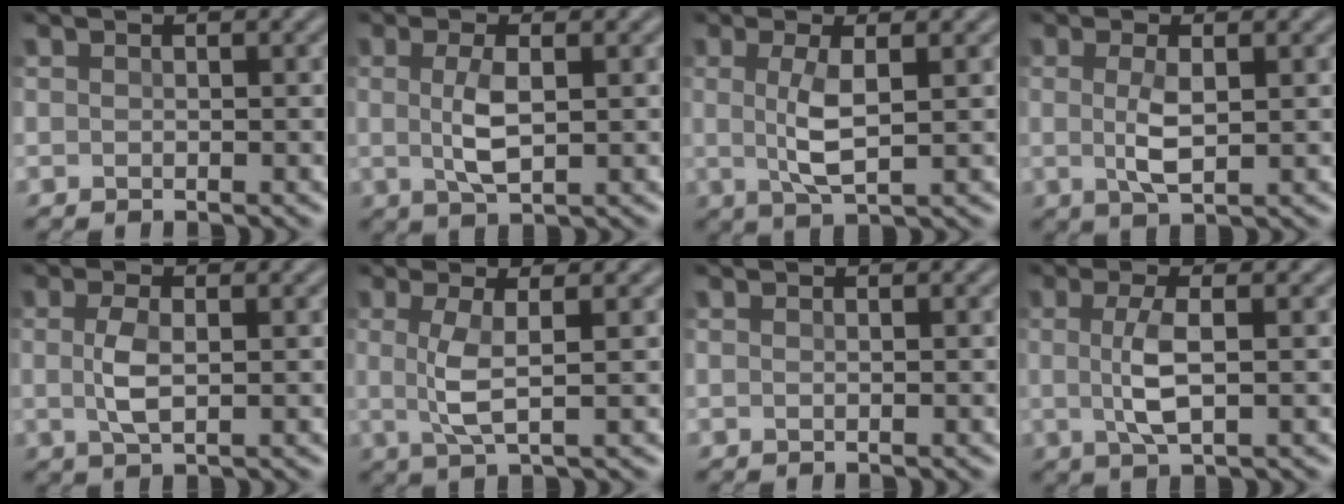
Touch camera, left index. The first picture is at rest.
{"total": 3.1, "force": [0.1, 0.9, 2.9], "torque": [-0.067, 0.000, 0.004]}
{"total": 3.3, "force": [0.3, 0.6, 3.3], "torque": [-0.074, -0.001, 0.008]}
{"total": 2.8, "force": [0.0, 0.7, 2.7], "torque": [-0.060, -0.002, 0.004]}
{"total": 2.7, "force": [-0.1, 1.0, 2.5], "torque": [-0.055, 0.001, -0.001]}
{"total": 2.9, "force": [0.2, 0.1, 2.9], "torque": [-0.066, 0.000, 0.006]}
{"total": 0.0}
{"total": 3.4, "force": [0.0, 0.7, 3.3], "torque": [-0.075, 0.001, 0.000]}